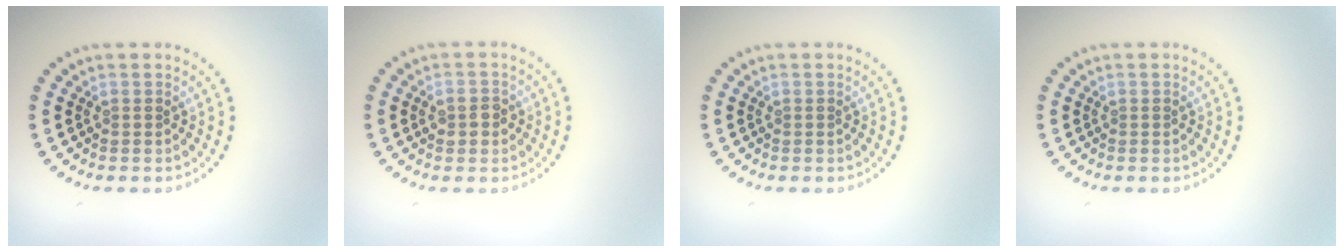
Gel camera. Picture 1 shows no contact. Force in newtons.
{"total": 1.7, "press": 1.7, "slide": 0.0}
{"total": 0.0}
{"total": 0.0}